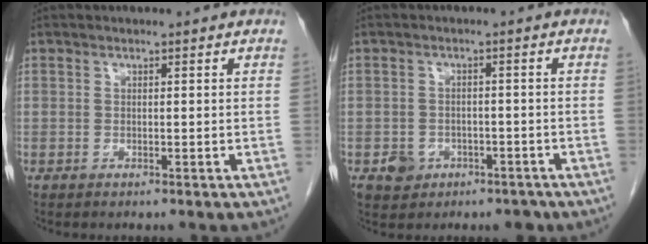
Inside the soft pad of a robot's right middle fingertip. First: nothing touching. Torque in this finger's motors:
{"motor_torque": [0.83, -0.42, 0.02, 0.01]}